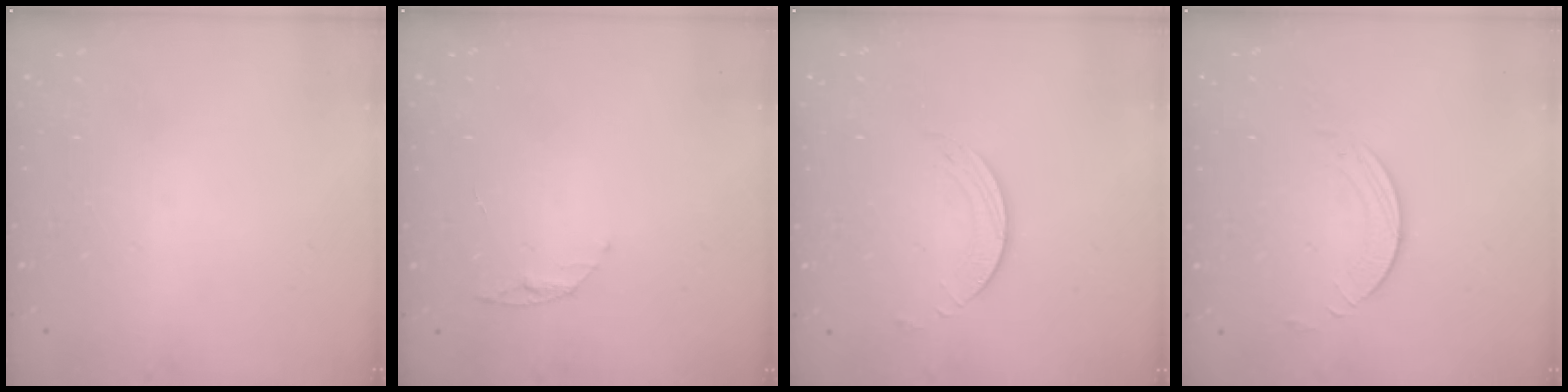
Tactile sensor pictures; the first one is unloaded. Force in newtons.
{"total": 4.5, "press": 4.4, "slide": 0.5}
{"total": 2.0, "press": 1.9, "slide": 0.3}
{"total": 2.8, "press": 2.8, "slide": 0.2}